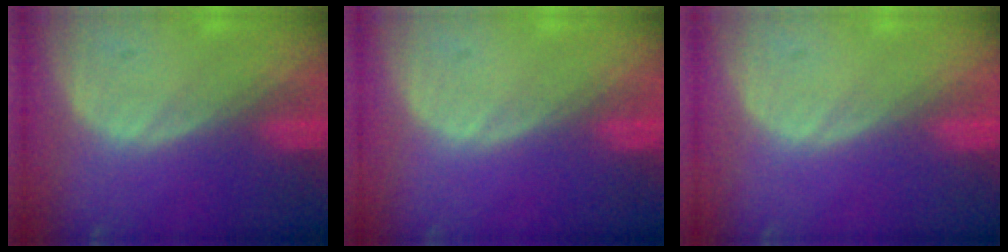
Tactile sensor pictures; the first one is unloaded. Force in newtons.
{"total": 0.0}
{"total": 0.0}